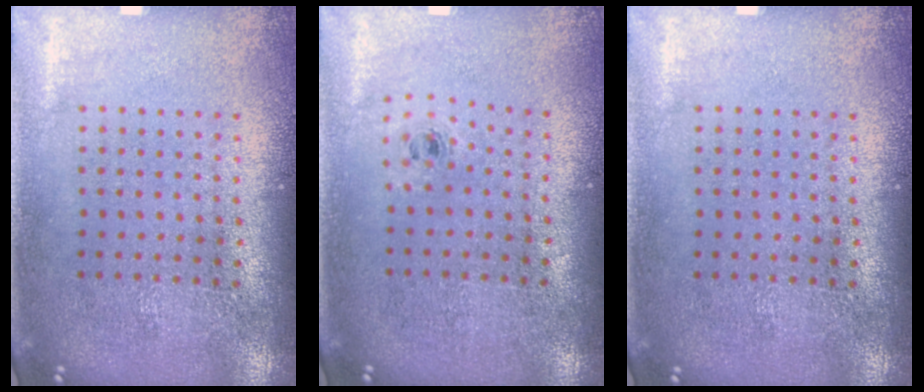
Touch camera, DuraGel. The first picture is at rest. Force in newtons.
{"total": 0.6, "press": 0.3, "slide": 0.5}
{"total": 0.0}